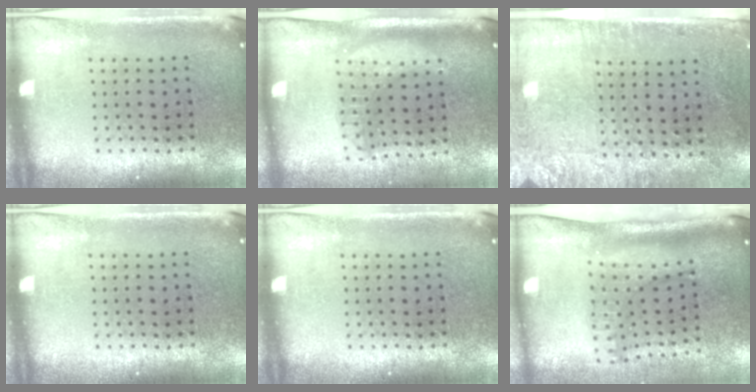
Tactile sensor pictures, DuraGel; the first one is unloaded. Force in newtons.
{"total": 1.7, "press": 1.5, "slide": 0.9}
{"total": 2.8, "press": 2.3, "slide": 1.6}
{"total": 0.0}
{"total": 0.0}
{"total": 1.6, "press": 1.3, "slide": 0.9}